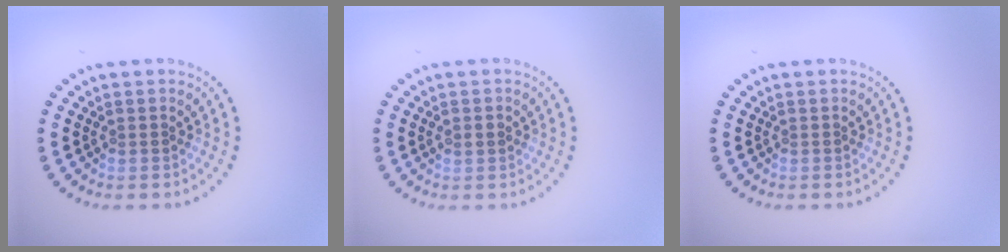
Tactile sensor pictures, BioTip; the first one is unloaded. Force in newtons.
{"total": 1.1, "press": 1.1, "slide": 0.2}
{"total": 0.0}